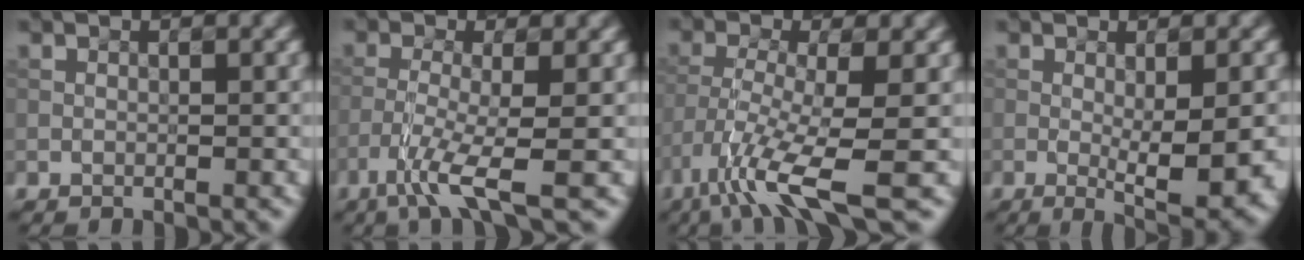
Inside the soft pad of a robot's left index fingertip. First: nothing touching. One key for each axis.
{"total": 4.5, "fx": -2.6, "fy": 0.5, "fz": 3.6, "tx": -0.072, "ty": -0.005, "tz": -0.053}
{"total": 7.1, "fx": -4.0, "fy": 1.2, "fz": 5.7, "tx": -0.114, "ty": -0.009, "tz": -0.072}
{"total": 6.1, "fx": -1.0, "fy": 1.1, "fz": 5.9, "tx": -0.087, "ty": -0.014, "tz": -0.001}